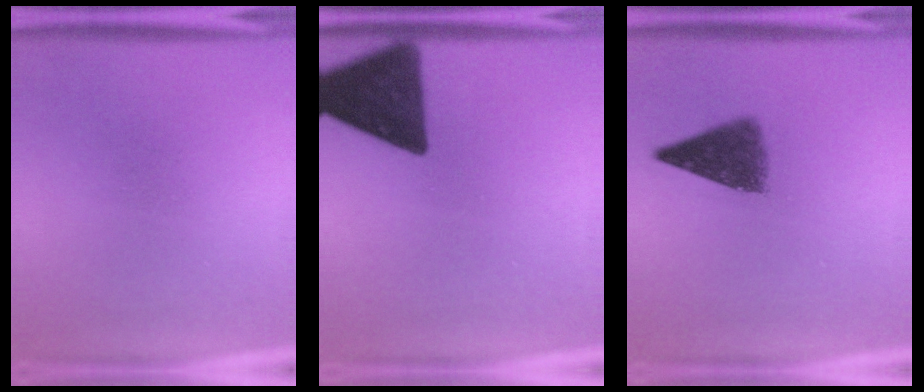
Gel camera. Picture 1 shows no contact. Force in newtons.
{"total": 15.3}
{"total": 7.2}